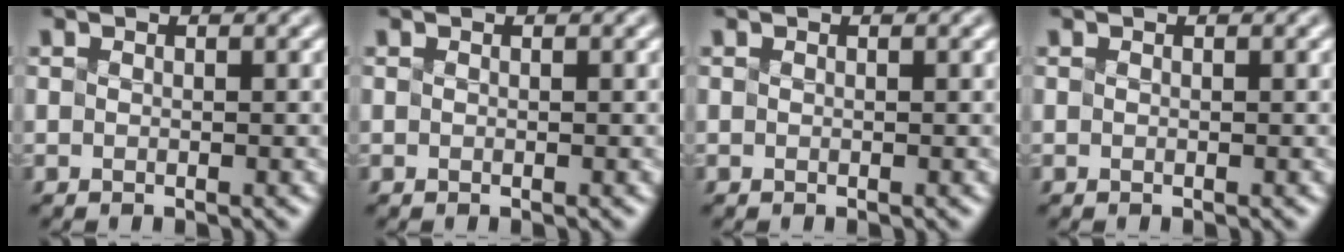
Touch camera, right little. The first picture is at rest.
{"total": 0.0}
{"total": 0.0}
{"total": 0.0}